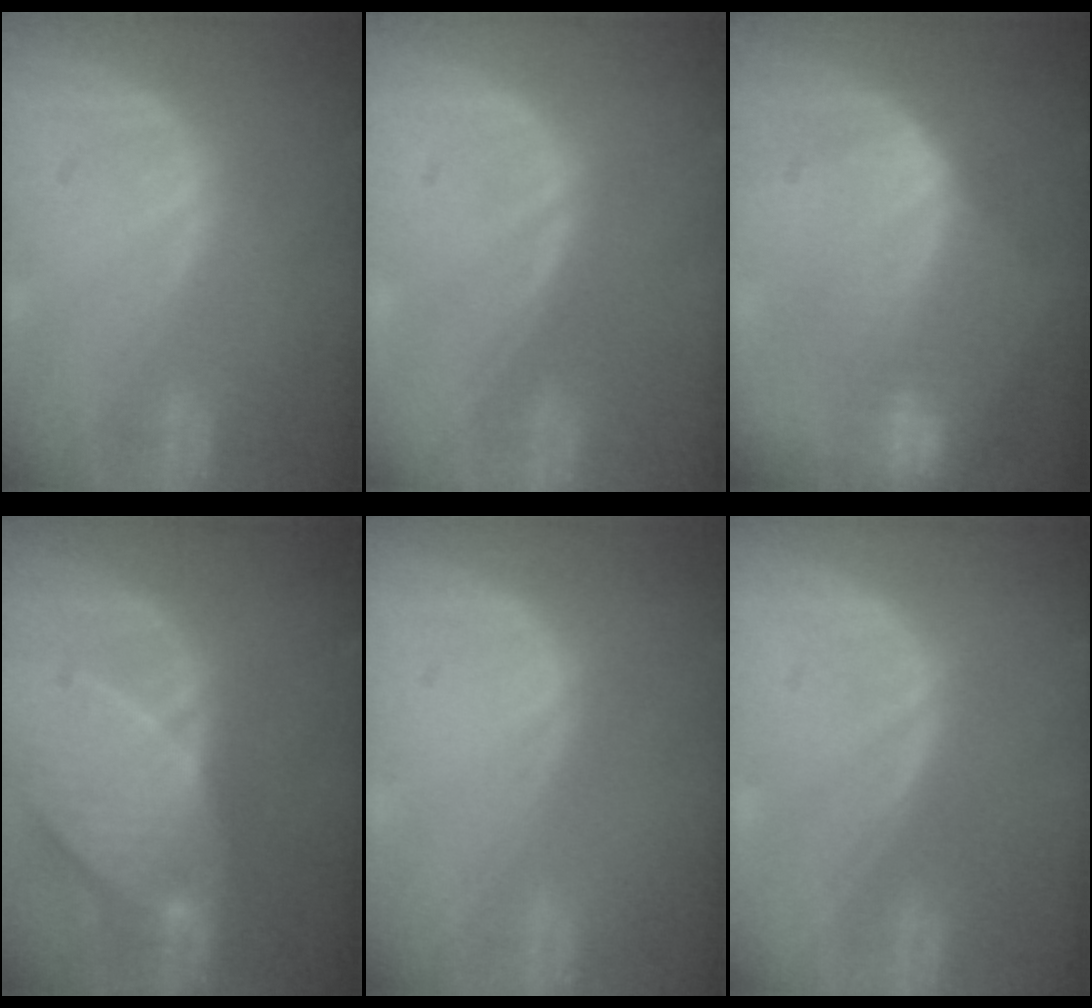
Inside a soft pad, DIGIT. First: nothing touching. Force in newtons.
{"total": 0.0}
{"total": 8.5, "press": 7.4, "slide": 4.3}
{"total": 9.6, "press": 8.7, "slide": 4.0}
{"total": 0.0}
{"total": 0.0}